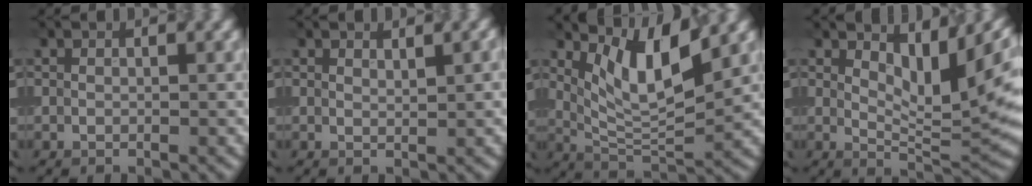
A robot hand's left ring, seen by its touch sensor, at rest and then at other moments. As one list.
[{"total": 1.9, "force": [1.0, 0.4, 1.5], "torque": [-0.014, 0.005, 0.015]}, {"total": 5.9, "force": [2.8, 1.8, 4.9], "torque": [-0.091, -0.012, 0.055]}, {"total": 7.1, "force": [2.7, 2.0, 6.3], "torque": [-0.098, -0.010, 0.046]}]